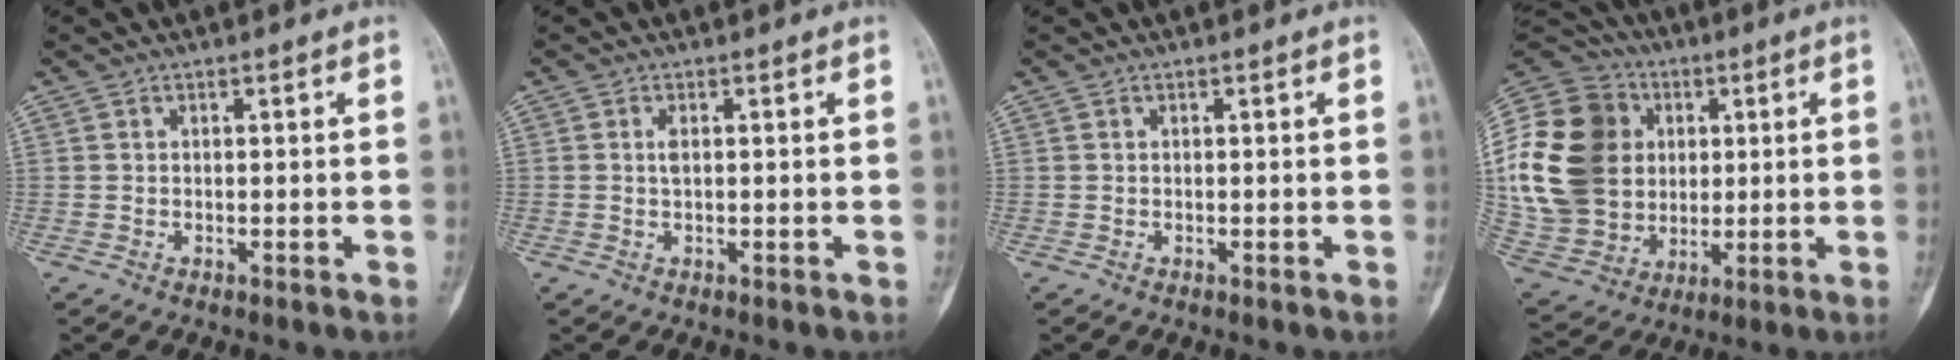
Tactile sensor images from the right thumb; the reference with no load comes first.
{"total": 1.2, "force": [0.1, 0.5, 1.1], "torque": [-0.024, 0.000, 0.003]}
{"total": 0.0}
{"total": 26.2, "force": [3.7, 21.2, 15.0], "torque": [-0.309, 0.020, 0.083]}